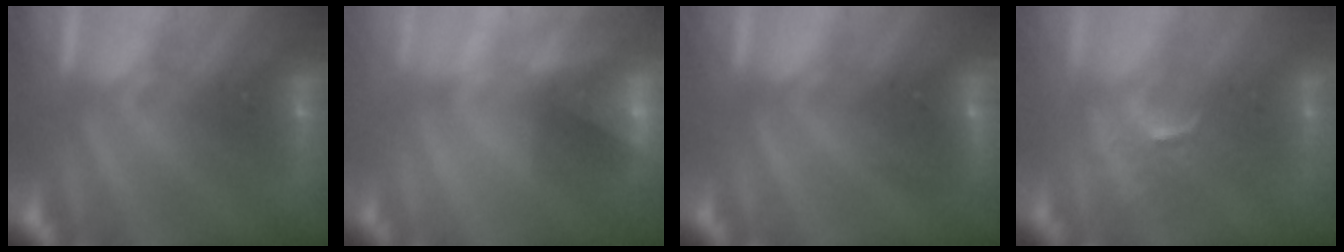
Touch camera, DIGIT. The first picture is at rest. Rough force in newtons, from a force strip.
{"total": 2.3}
{"total": 2.5}
{"total": 2.6}